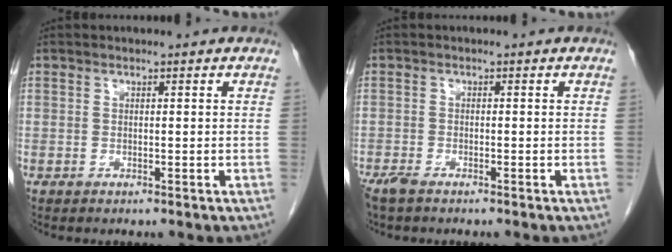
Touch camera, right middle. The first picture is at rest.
{"total": 2.4, "force": [-1.9, 0.6, 1.3], "torque": [-0.031, -0.007, -0.035]}